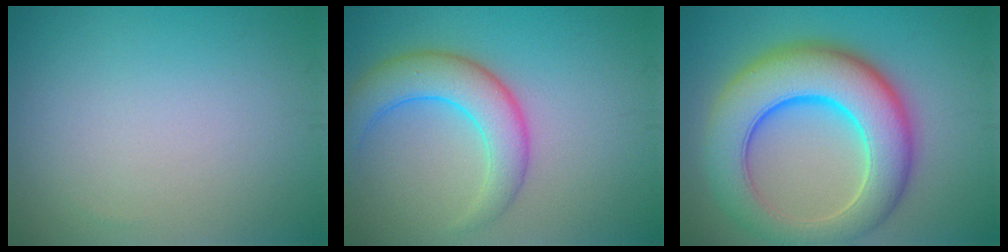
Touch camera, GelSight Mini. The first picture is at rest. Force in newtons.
{"total": 5.5, "press": 5.5, "slide": 0.3}
{"total": 10.8, "press": 10.8, "slide": 0.4}